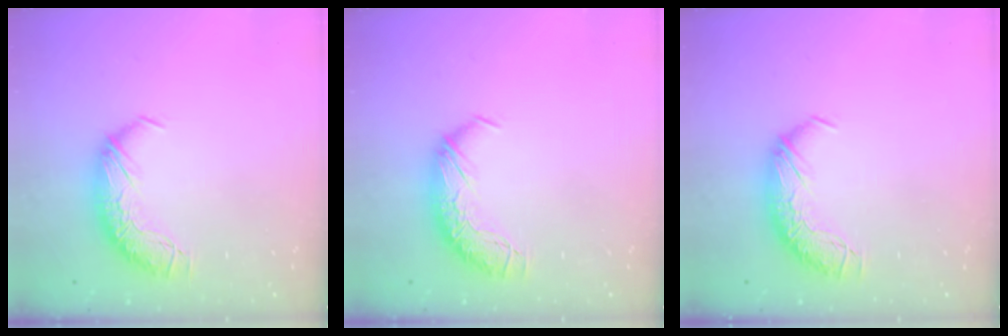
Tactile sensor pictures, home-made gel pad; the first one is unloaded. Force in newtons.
{"total": 0.0}
{"total": 0.0}